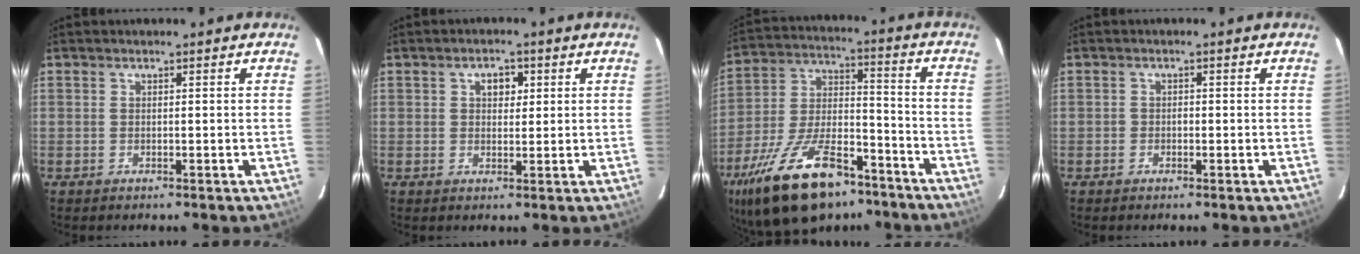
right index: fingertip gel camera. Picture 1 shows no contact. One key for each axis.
{"total": 3.9, "fx": 1.2, "fy": 3.1, "fz": 2.0, "tx": -0.023, "ty": 0.013, "tz": 0.020}
{"total": 23.5, "fx": -15.5, "fy": 10.3, "fz": 14.3, "tx": -0.281, "ty": -0.008, "tz": -0.254}
{"total": 1.0, "fx": -0.4, "fy": 0.8, "fz": 0.3, "tx": -0.004, "ty": 0.003, "tz": -0.007}